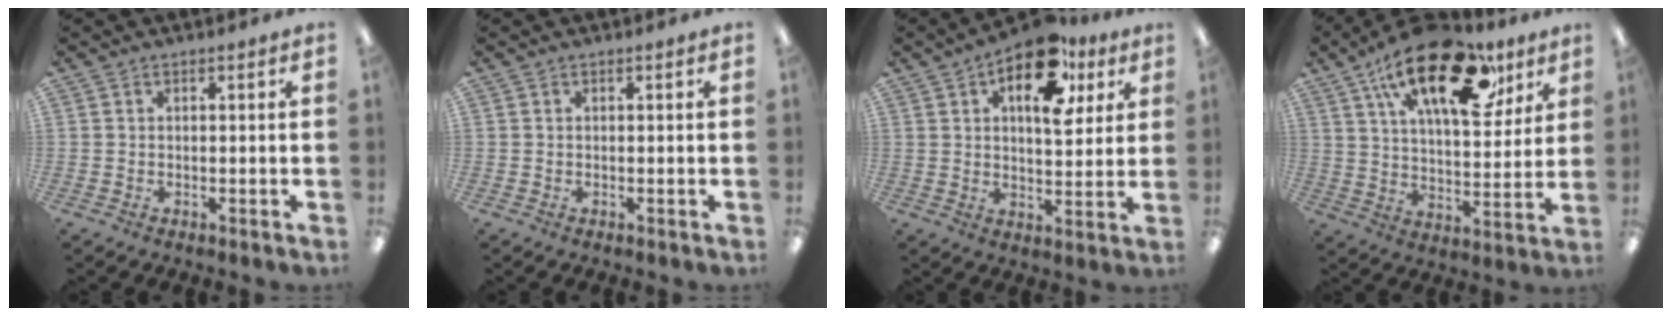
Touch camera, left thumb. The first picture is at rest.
{"total": 0.0}
{"total": 16.5, "force": [8.9, 8.4, 11.2], "torque": [-0.142, -0.036, 0.145]}
{"total": 24.4, "force": [13.5, 10.9, 17.1], "torque": [-0.263, -0.058, 0.226]}